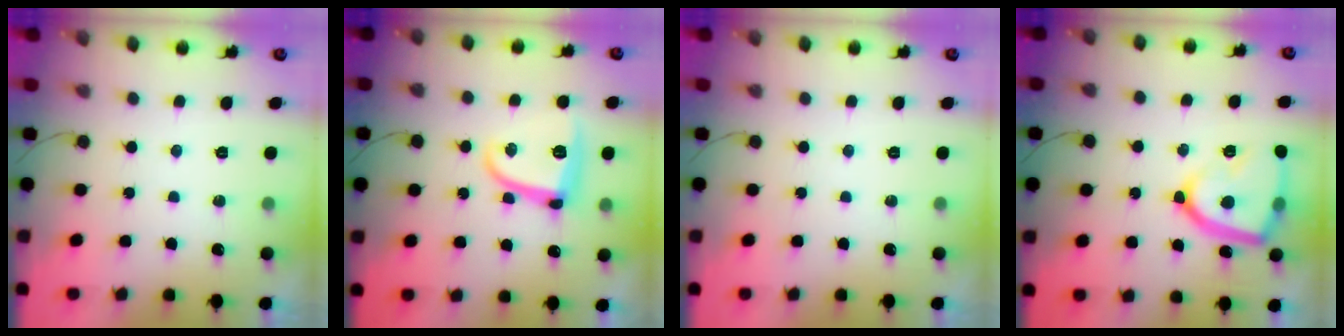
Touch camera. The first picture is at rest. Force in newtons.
{"total": 11.1, "press": 11.1, "slide": 0.8}
{"total": 0.0}
{"total": 16.4, "press": 16.4, "slide": 1.4}